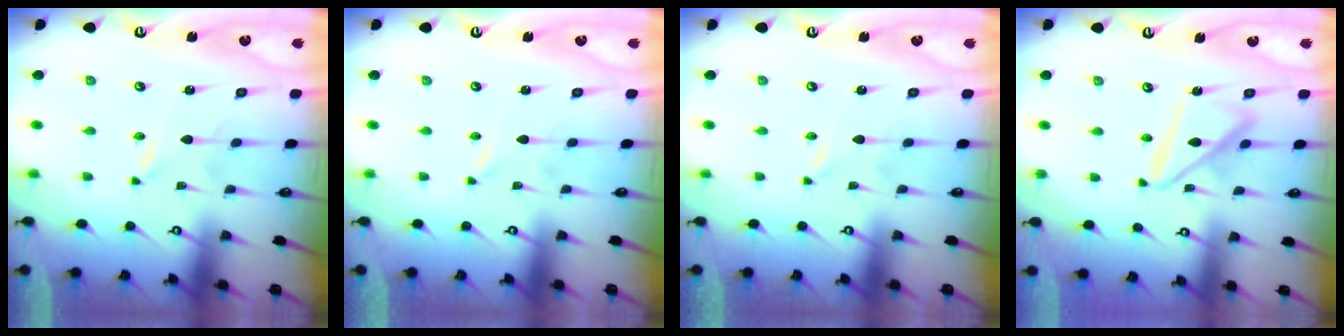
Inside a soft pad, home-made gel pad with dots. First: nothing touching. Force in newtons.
{"total": 0.0}
{"total": 0.0}
{"total": 13.7, "press": 13.7, "slide": 1.5}